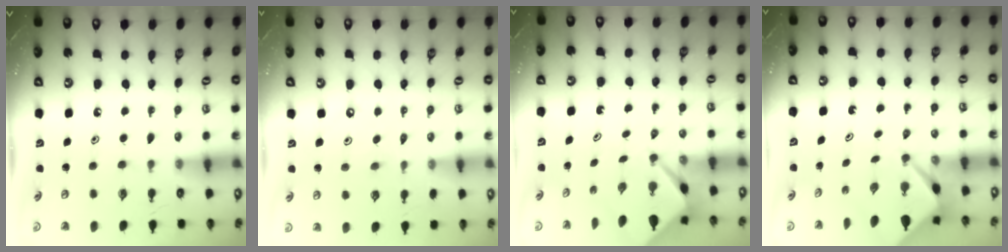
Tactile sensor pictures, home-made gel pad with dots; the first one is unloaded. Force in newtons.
{"total": 3.4, "press": 3.4, "slide": 0.5}
{"total": 2.6, "press": 2.6, "slide": 0.1}
{"total": 2.5, "press": 2.5, "slide": 0.1}